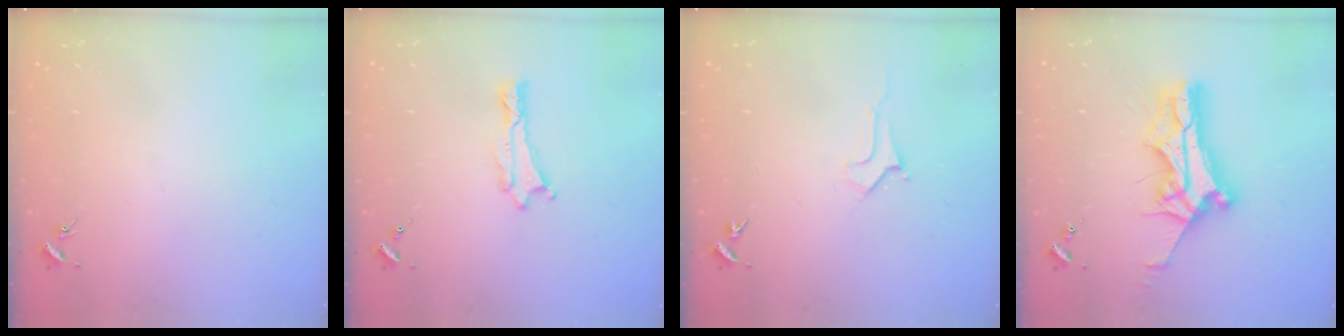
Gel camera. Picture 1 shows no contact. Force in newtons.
{"total": 0.0}
{"total": 1.9, "press": 1.9, "slide": 0.2}
{"total": 11.7, "press": 11.7, "slide": 0.8}